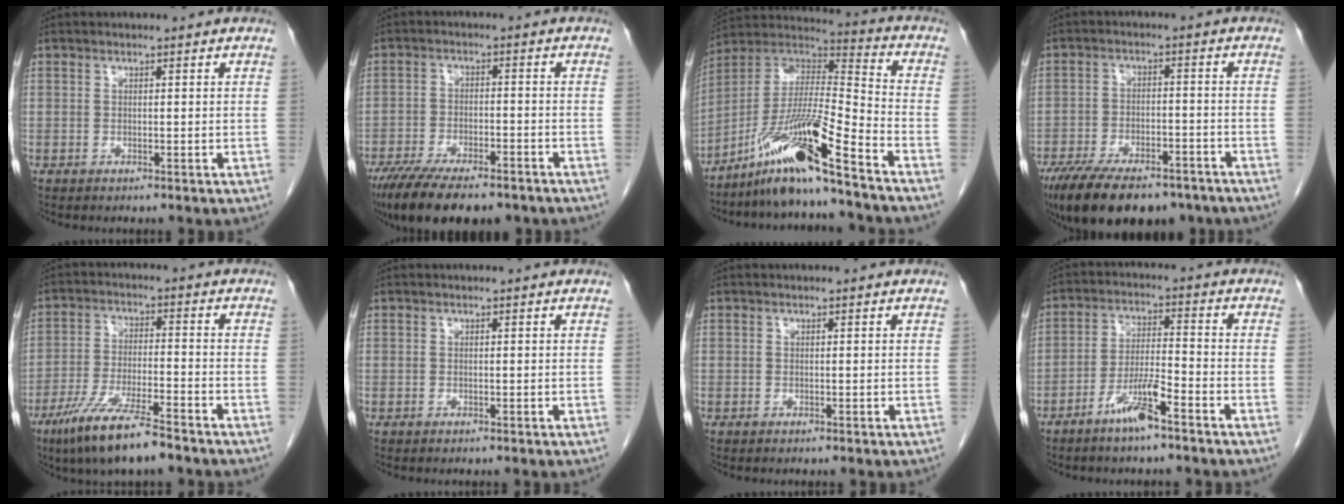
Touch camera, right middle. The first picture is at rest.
{"total": 15.6, "force": [-11.9, 4.5, 9.1], "torque": [-0.167, -0.022, -0.186]}
{"total": 14.0, "force": [-9.9, -1.0, 9.9], "torque": [-0.187, 0.003, -0.183]}
{"total": 17.6, "force": [-13.3, 6.4, 9.7], "torque": [-0.181, -0.011, -0.201]}
{"total": 11.3, "force": [-8.1, 0.8, 7.8], "torque": [-0.151, -0.029, -0.148]}
{"total": 0.0}
{"total": 0.0}
{"total": 6.7, "force": [-4.5, 0.5, 5.0], "torque": [-0.101, -0.001, -0.085]}